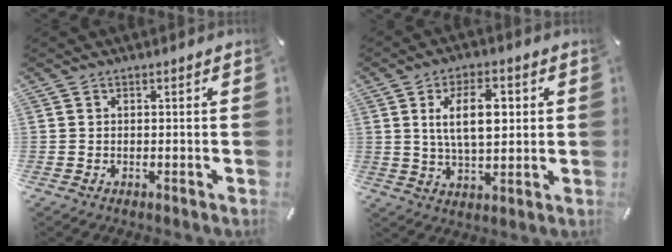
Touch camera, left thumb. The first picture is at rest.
{"total": 11.1, "force": [2.5, 5.8, 9.1], "torque": [-0.163, -0.002, 0.035]}